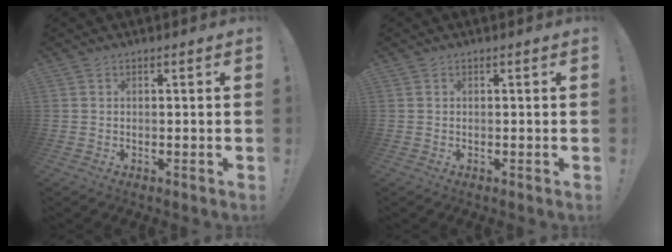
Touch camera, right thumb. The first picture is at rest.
{"total": 0.0}